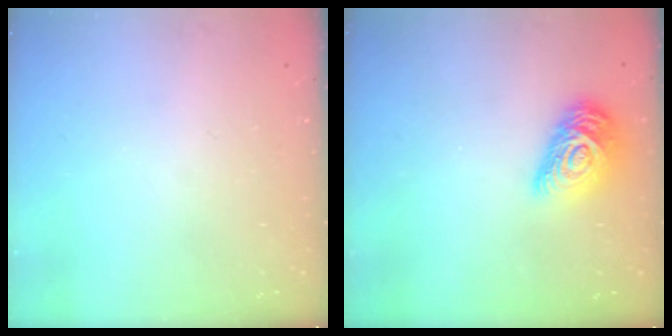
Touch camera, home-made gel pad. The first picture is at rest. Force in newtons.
{"total": 13.3, "press": 13.3, "slide": 0.9}